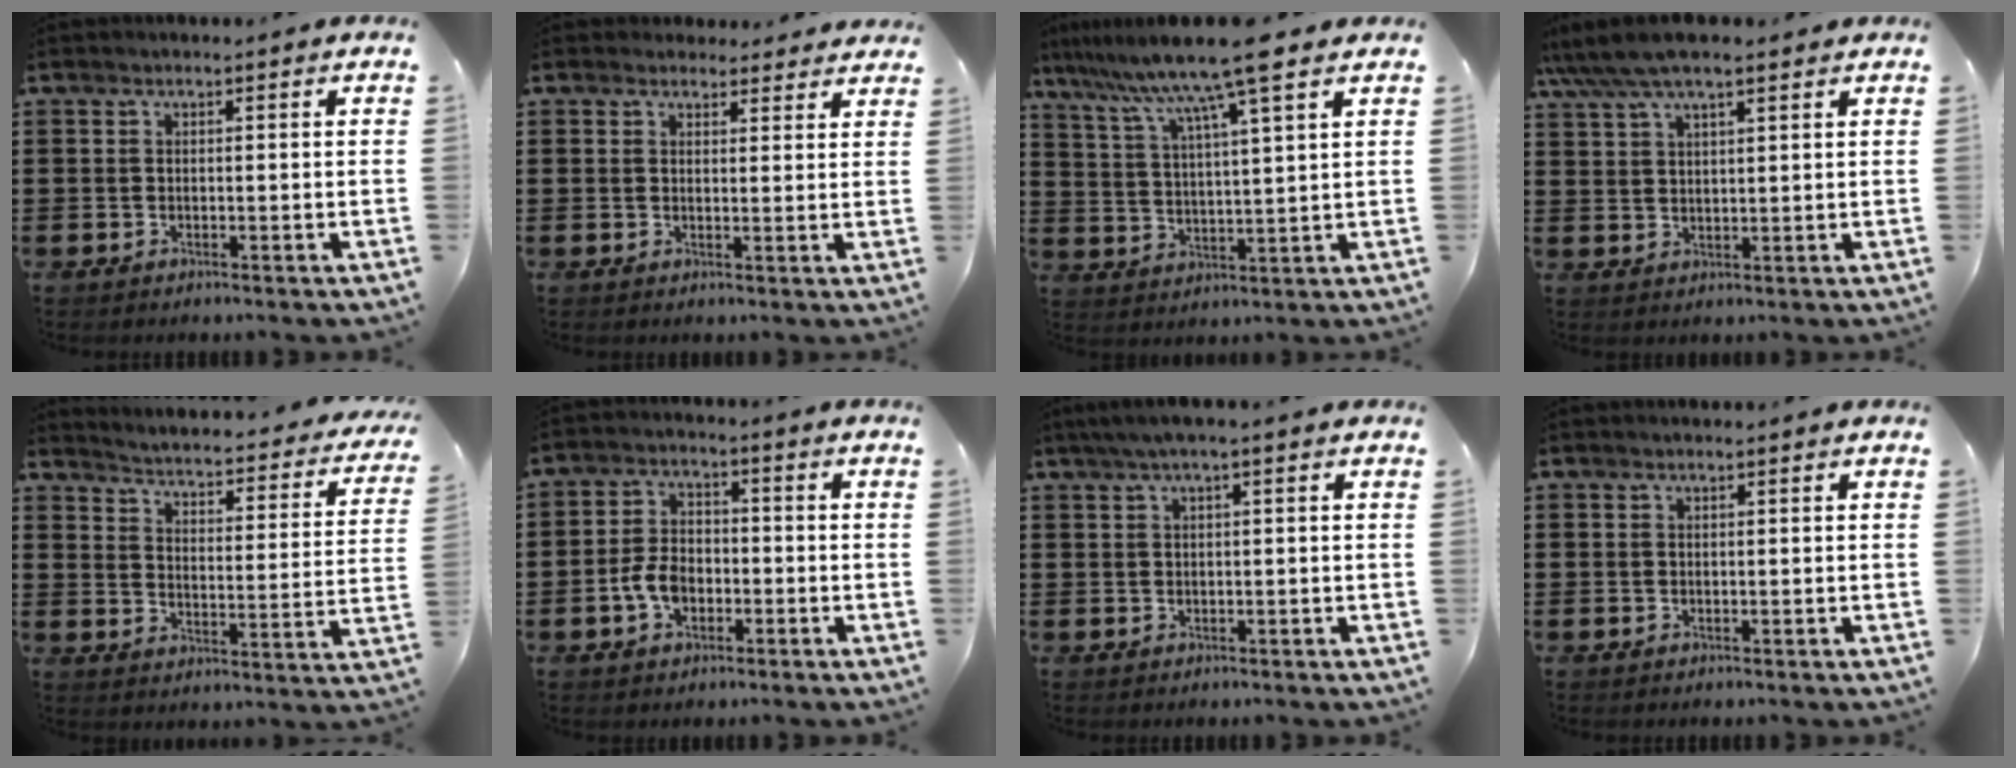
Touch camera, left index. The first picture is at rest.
{"total": 2.7, "force": [2.5, 1.0, 0.3], "torque": [-0.005, -0.006, 0.046]}
{"total": 10.5, "force": [8.3, -0.2, 6.4], "torque": [-0.150, -0.029, 0.139]}
{"total": 5.1, "force": [4.2, 1.3, 2.5], "torque": [-0.061, -0.003, 0.076]}
{"total": 2.4, "force": [2.2, -0.4, 0.7], "torque": [-0.033, -0.030, 0.025]}
{"total": 5.5, "force": [-1.9, 3.5, 3.7], "torque": [-0.095, 0.000, -0.043]}
{"total": 1.8, "force": [0.3, 0.1, 1.7], "torque": [-0.029, -0.001, 0.005]}
{"total": 0.0}